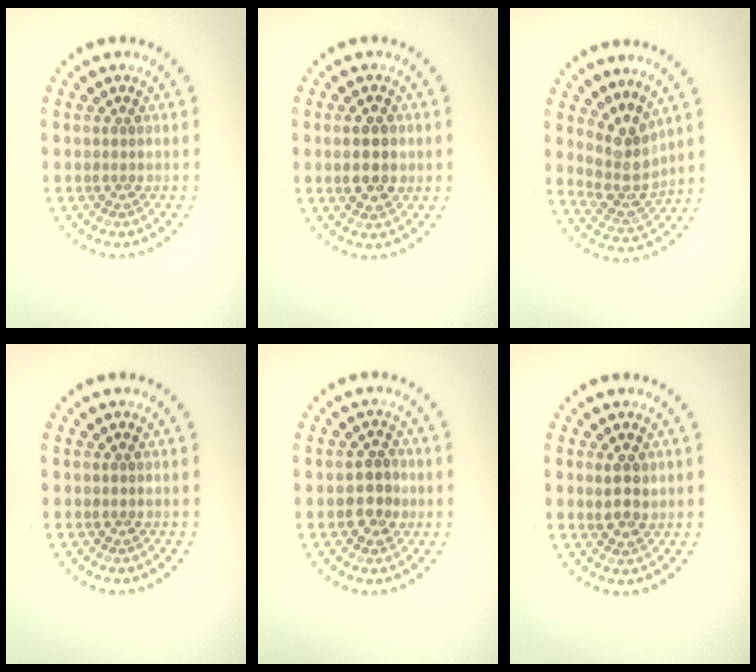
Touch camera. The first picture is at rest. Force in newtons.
{"total": 3.9, "press": 3.9, "slide": 0.2}
{"total": 3.7, "press": 2.8, "slide": 2.5}
{"total": 0.0}
{"total": 2.5, "press": 2.4, "slide": 0.5}
{"total": 2.2, "press": 2.2, "slide": 0.4}